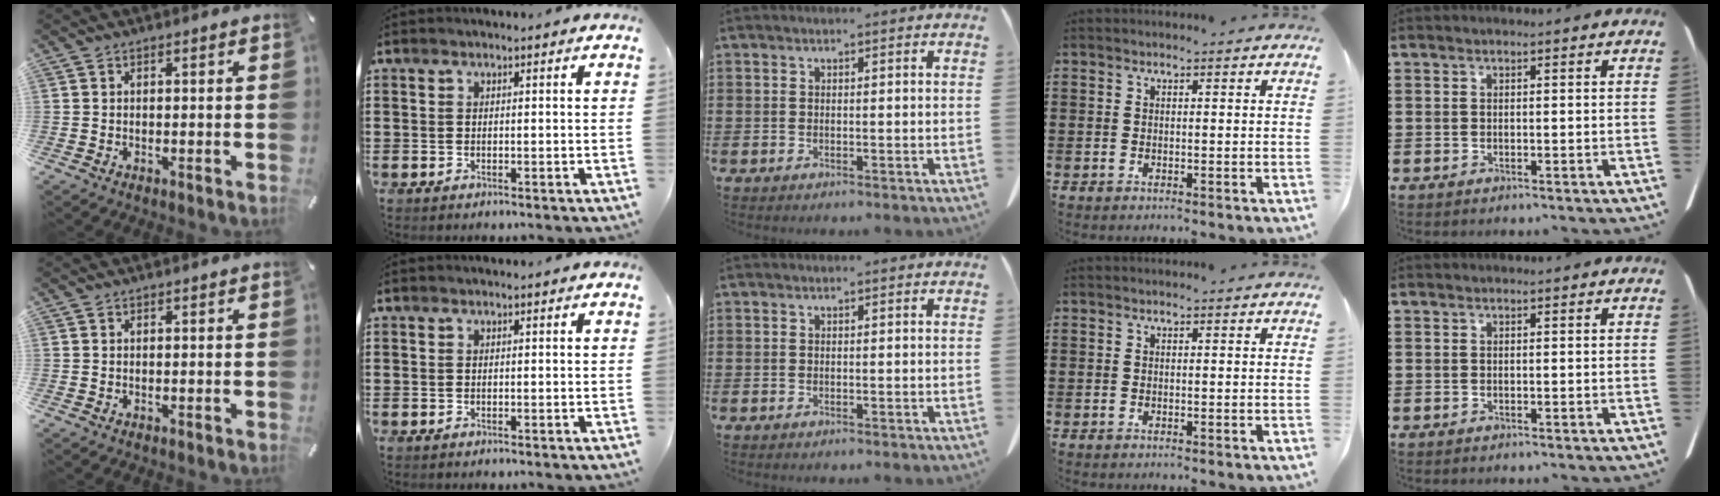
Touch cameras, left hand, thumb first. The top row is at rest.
{}